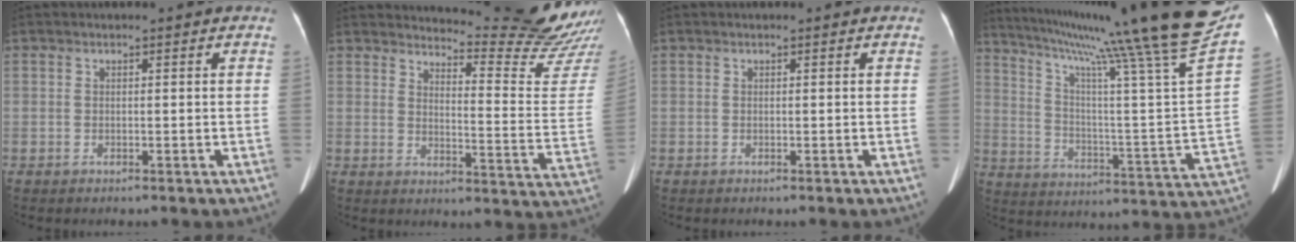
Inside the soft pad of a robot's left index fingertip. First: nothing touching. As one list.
[{"total": 18.2, "force": [17.7, -0.4, 4.5], "torque": [-0.063, -0.157, 0.197]}, {"total": 0.0}, {"total": 30.8, "force": [23.7, -1.2, 19.7], "torque": [-0.281, -0.077, 0.328]}]